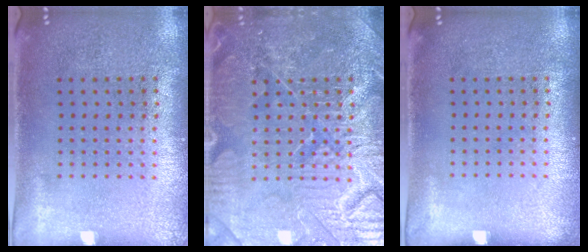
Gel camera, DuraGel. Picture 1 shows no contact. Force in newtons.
{"total": 5.4, "press": 5.3, "slide": 0.7}
{"total": 0.0}